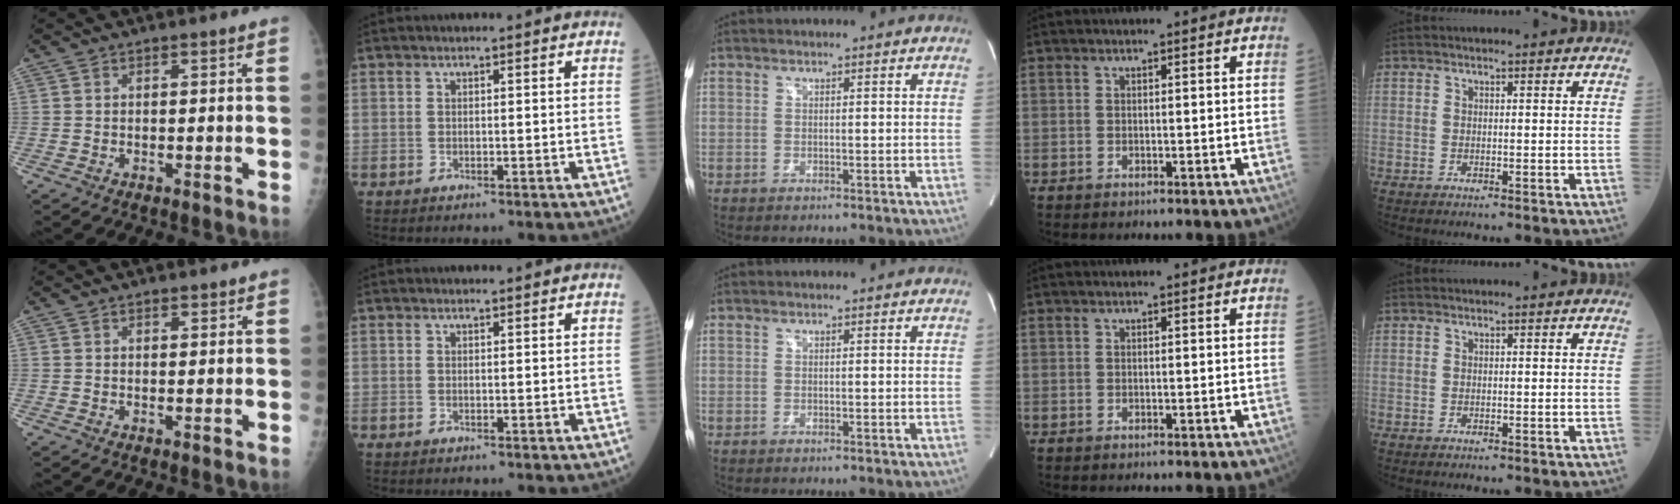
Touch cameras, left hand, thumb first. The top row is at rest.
{"thumb": {"total": 1.1, "force": [0.8, 0.6, 0.5], "torque": [-0.002, -0.003, 0.009]}, "index": {"total": 0.7, "force": [0.7, 0.0, 0.2], "torque": [-0.008, 0.004, 0.013]}}